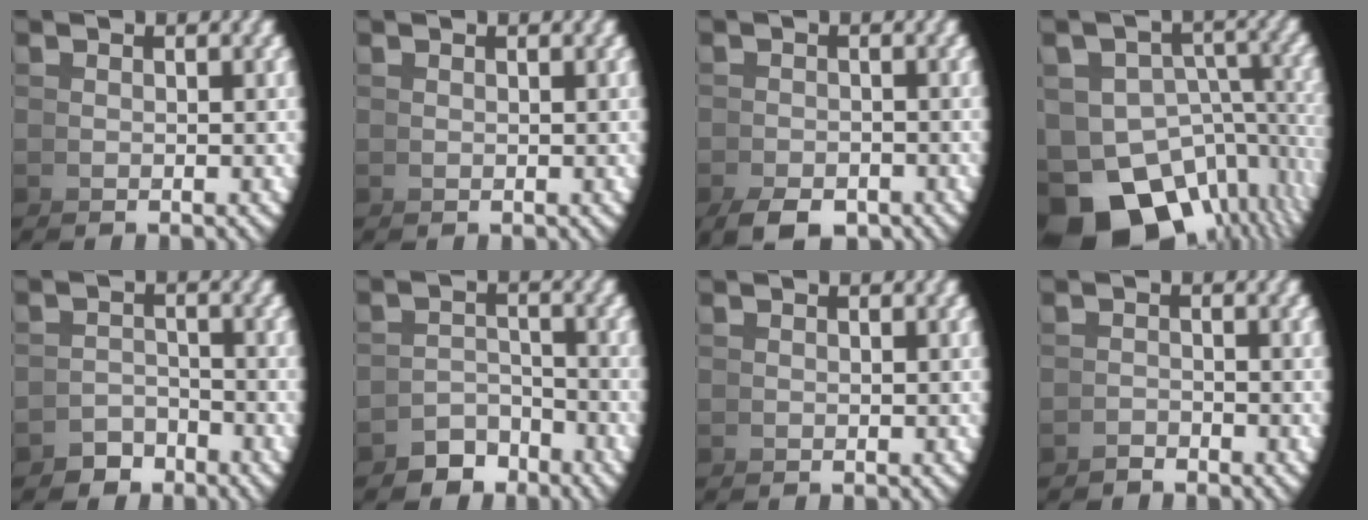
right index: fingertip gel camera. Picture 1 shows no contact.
{"total": 0.0}
{"total": 2.3, "force": [-2.1, 0.5, 0.7], "torque": [0.002, -0.010, -0.031]}
{"total": 15.2, "force": [-6.9, 11.1, 7.9], "torque": [-0.145, -0.069, -0.098]}
{"total": 3.6, "force": [-3.5, 0.4, -0.2], "torque": [0.027, -0.004, -0.064]}
{"total": 4.3, "force": [-4.1, 1.0, 0.7], "torque": [0.010, -0.007, -0.070]}
{"total": 0.0}
{"total": 1.8, "force": [-1.4, -0.7, -0.8], "torque": [0.023, -0.006, -0.025]}